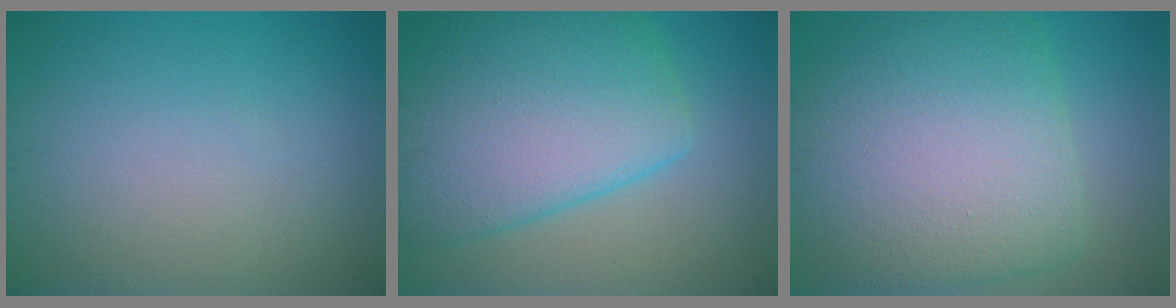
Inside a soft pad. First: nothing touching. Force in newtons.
{"total": 10.3, "press": 10.3, "slide": 0.4}
{"total": 11.8, "press": 11.8, "slide": 0.3}